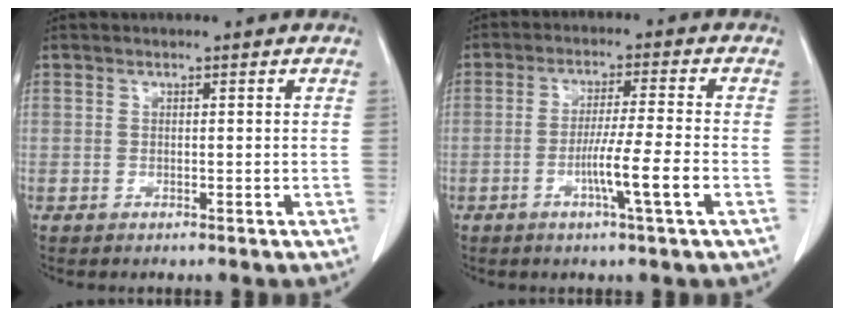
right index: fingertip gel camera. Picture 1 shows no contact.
{"total": 7.3, "force": [-2.6, -1.0, 6.8], "torque": [-0.117, -0.013, -0.049]}